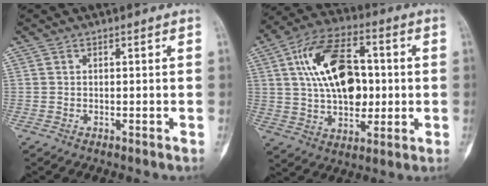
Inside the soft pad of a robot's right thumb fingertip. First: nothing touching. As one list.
[{"total": 18.6, "force": [2.6, 11.2, 14.7], "torque": [-0.226, 0.015, 0.044]}]